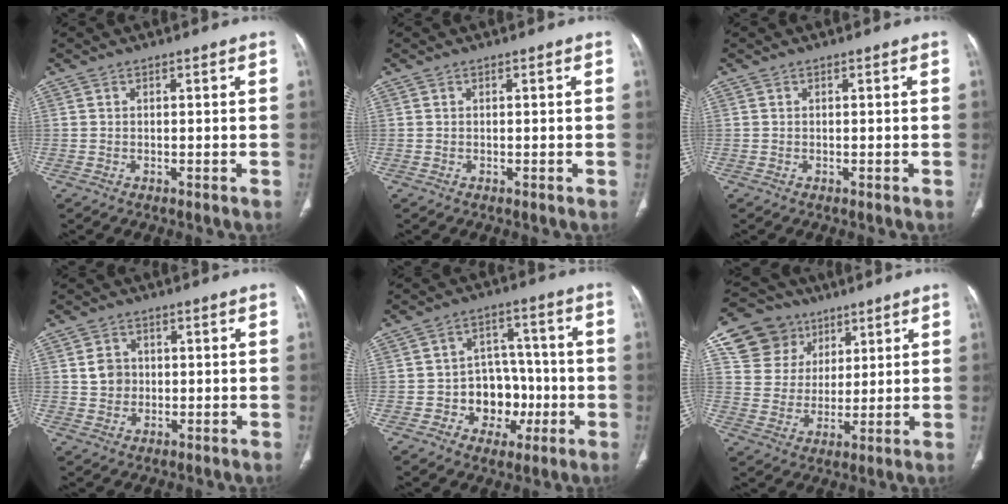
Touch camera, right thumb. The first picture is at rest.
{"total": 0.0}
{"total": 0.0}
{"total": 4.1, "force": [0.6, 3.7, 1.8], "torque": [-0.011, 0.001, 0.010]}
{"total": 10.6, "force": [-2.7, 8.7, 5.4], "torque": [-0.021, 0.042, -0.036]}
{"total": 13.1, "force": [6.6, 10.8, 3.2], "torque": [-0.031, -0.010, 0.126]}